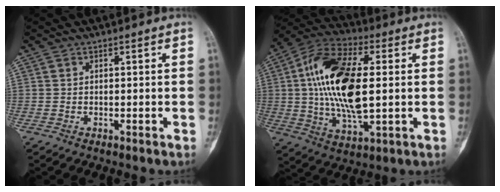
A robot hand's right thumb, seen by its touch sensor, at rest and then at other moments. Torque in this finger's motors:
{"motor_torque": [0.59, 3.44, 2.18, 0.31, 0.60]}